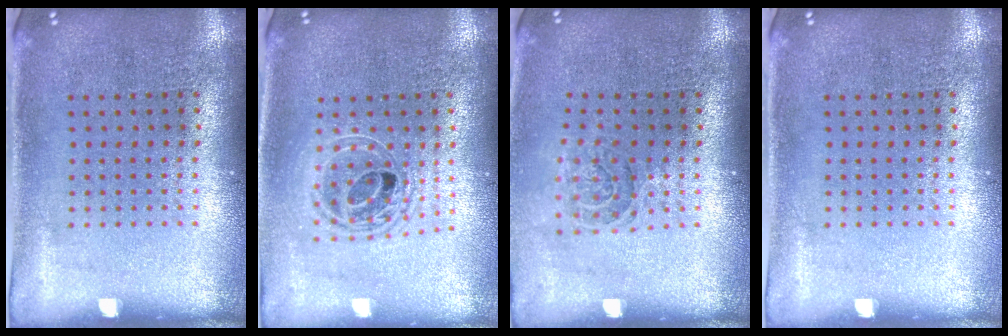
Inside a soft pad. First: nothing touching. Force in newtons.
{"total": 1.5, "press": 1.3, "slide": 0.8}
{"total": 1.4, "press": 1.2, "slide": 0.8}
{"total": 0.0}